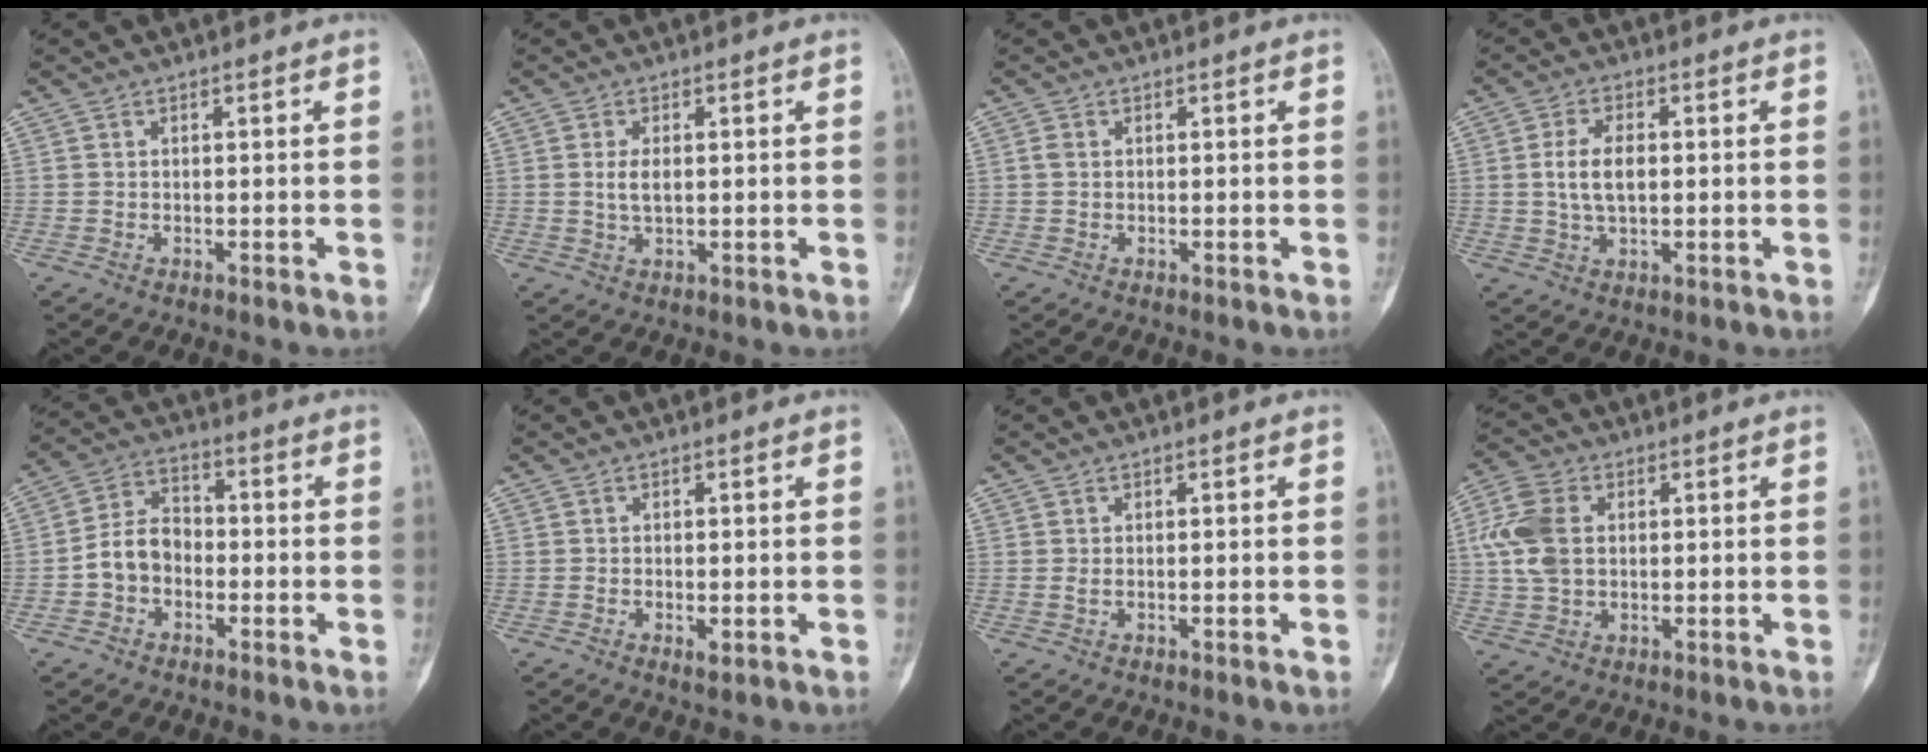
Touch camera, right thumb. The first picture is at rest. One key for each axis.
{"total": 3.0, "fx": 0.3, "fy": 1.5, "fz": 2.6, "tx": -0.054, "ty": -0.004, "tz": 0.009}
{"total": 1.0, "fx": 0.1, "fy": 0.8, "fz": 0.7, "tx": -0.016, "ty": 0.000, "tz": 0.000}
{"total": 6.4, "fx": 0.4, "fy": 3.4, "fz": 5.4, "tx": -0.107, "ty": 0.004, "tz": 0.008}
{"total": 7.7, "fx": -2.0, "fy": 5.9, "fz": 4.4, "tx": -0.067, "ty": 0.034, "tz": -0.049}
{"total": 1.5, "fx": -0.5, "fy": 0.6, "fz": 1.4, "tx": -0.024, "ty": -0.003, "tz": -0.007}
{"total": 0.9, "fx": 0.0, "fy": 0.1, "fz": 0.9, "tx": -0.019, "ty": 0.001, "tz": 0.004}
{"total": 9.2, "fx": 1.3, "fy": 6.3, "fz": 6.6, "tx": -0.150, "ty": 0.011, "tz": 0.026}